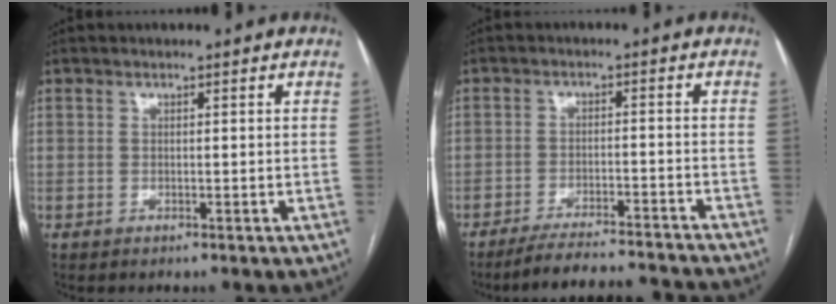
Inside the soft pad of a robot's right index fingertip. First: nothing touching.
{"total": 13.3, "force": [-12.8, 0.6, 3.8], "torque": [-0.054, 0.001, -0.178]}